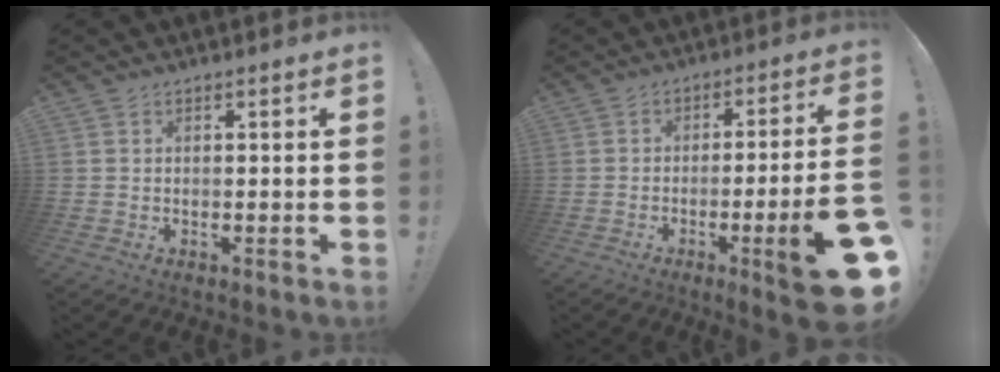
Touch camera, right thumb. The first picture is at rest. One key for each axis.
{"total": 16.1, "fx": -5.8, "fy": 2.1, "fz": 14.9, "tx": -0.206, "ty": 0.020, "tz": -0.077}